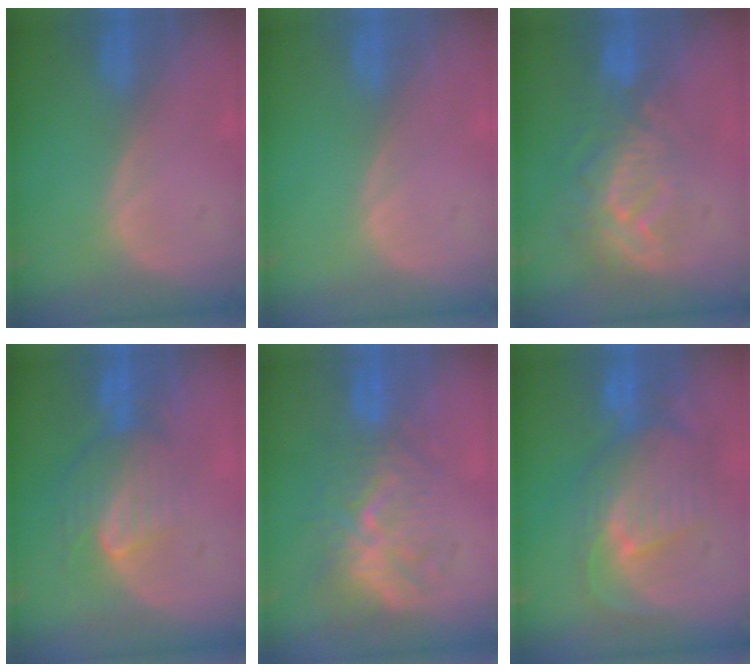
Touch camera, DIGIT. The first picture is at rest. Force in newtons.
{"total": 0.0}
{"total": 9.5, "press": 8.3, "slide": 4.7}
{"total": 7.9, "press": 7.3, "slide": 3.0}
{"total": 10.0, "press": 8.6, "slide": 4.9}
{"total": 10.2, "press": 9.2, "slide": 4.4}